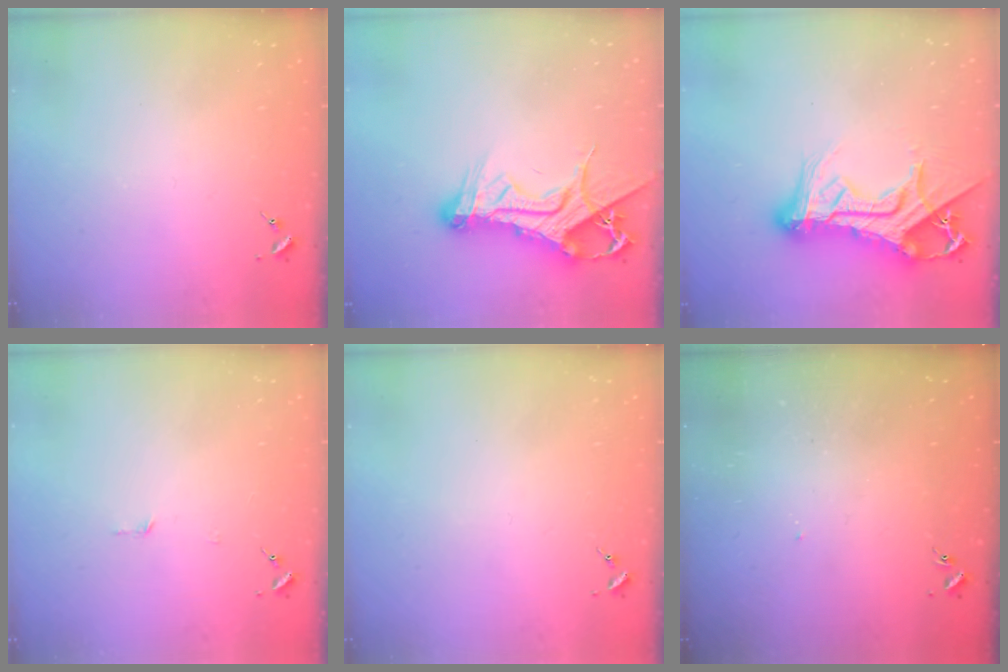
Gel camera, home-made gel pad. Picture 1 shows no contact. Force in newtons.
{"total": 16.5, "press": 16.4, "slide": 1.8}
{"total": 19.6, "press": 19.5, "slide": 1.8}
{"total": 2.7, "press": 2.7, "slide": 0.2}
{"total": 0.0}
{"total": 2.7, "press": 2.7, "slide": 0.1}